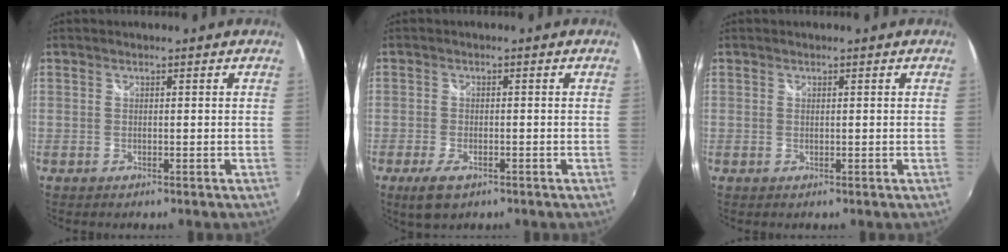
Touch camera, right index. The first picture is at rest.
{"total": 4.7, "force": [-2.8, 2.1, 3.1], "torque": [-0.075, -0.011, -0.049]}
{"total": 0.0}